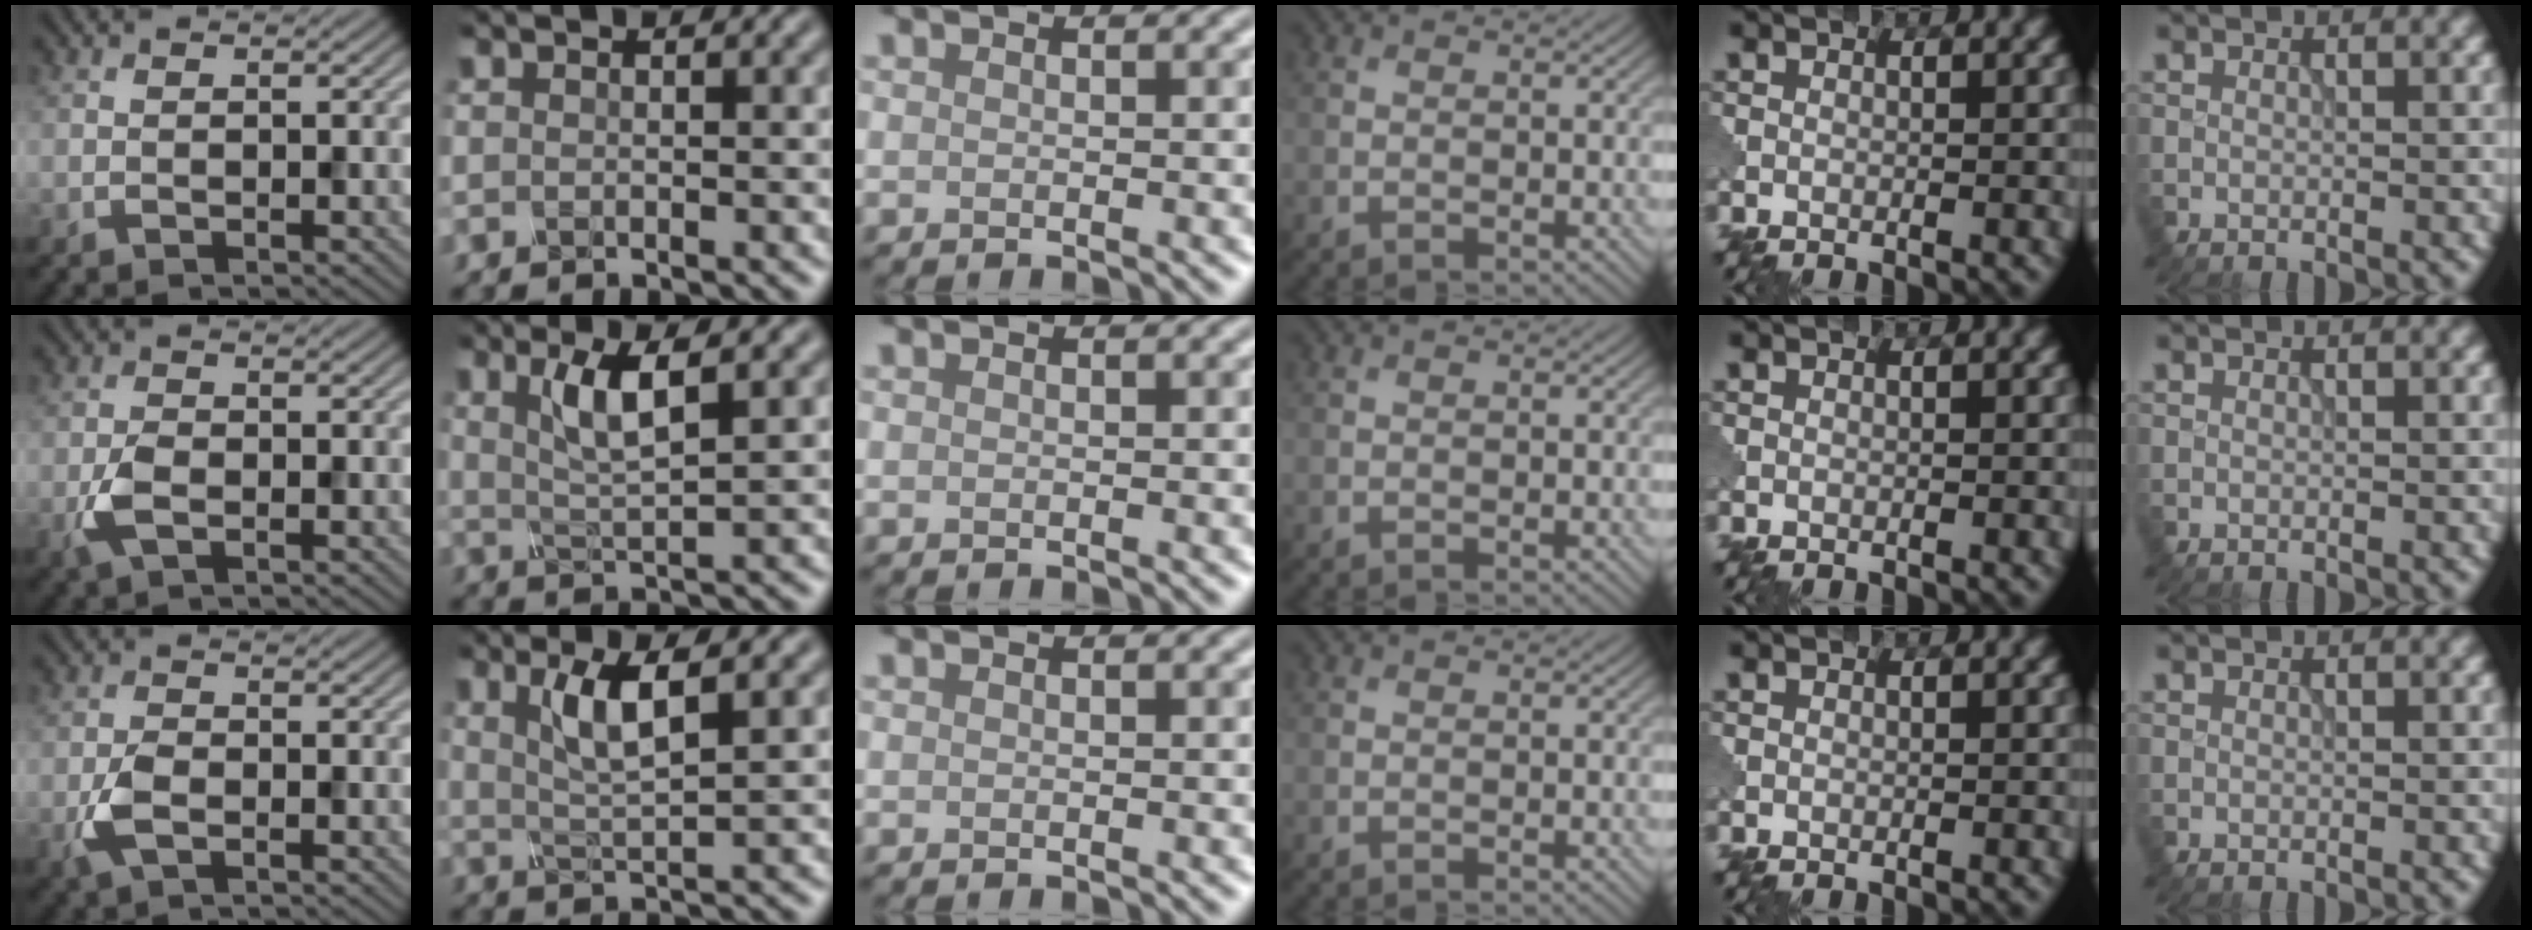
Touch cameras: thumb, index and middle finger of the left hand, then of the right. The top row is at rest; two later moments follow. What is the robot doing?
{"motion": "squeeze", "object": "clothespin"}